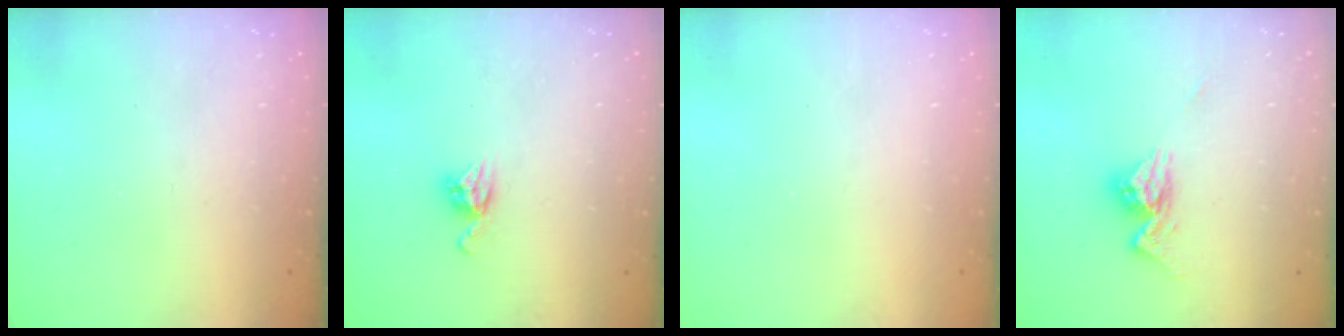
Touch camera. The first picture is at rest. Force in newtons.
{"total": 6.0, "press": 6.0, "slide": 0.4}
{"total": 0.0}
{"total": 9.4, "press": 9.4, "slide": 0.8}